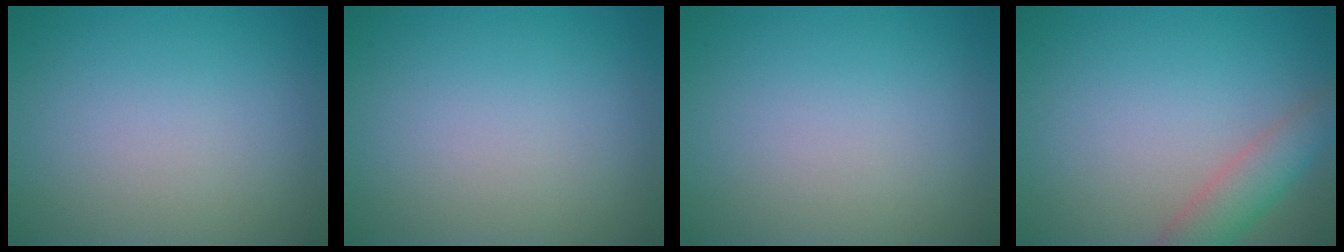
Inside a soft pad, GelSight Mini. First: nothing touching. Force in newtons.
{"total": 0.0}
{"total": 0.0}
{"total": 3.4, "press": 3.4, "slide": 0.1}